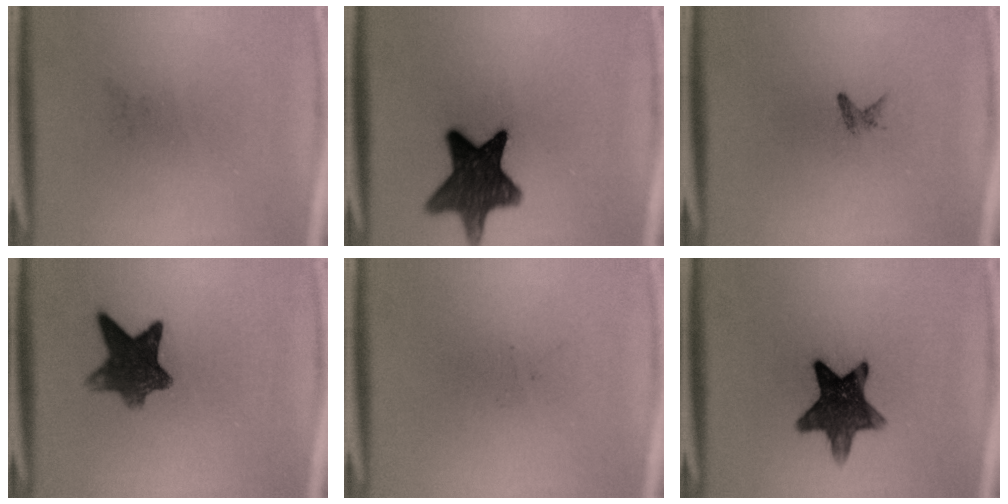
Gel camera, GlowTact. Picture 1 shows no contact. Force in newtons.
{"total": 13.3}
{"total": 0.9}
{"total": 8.7}
{"total": 0.0}
{"total": 12.2}